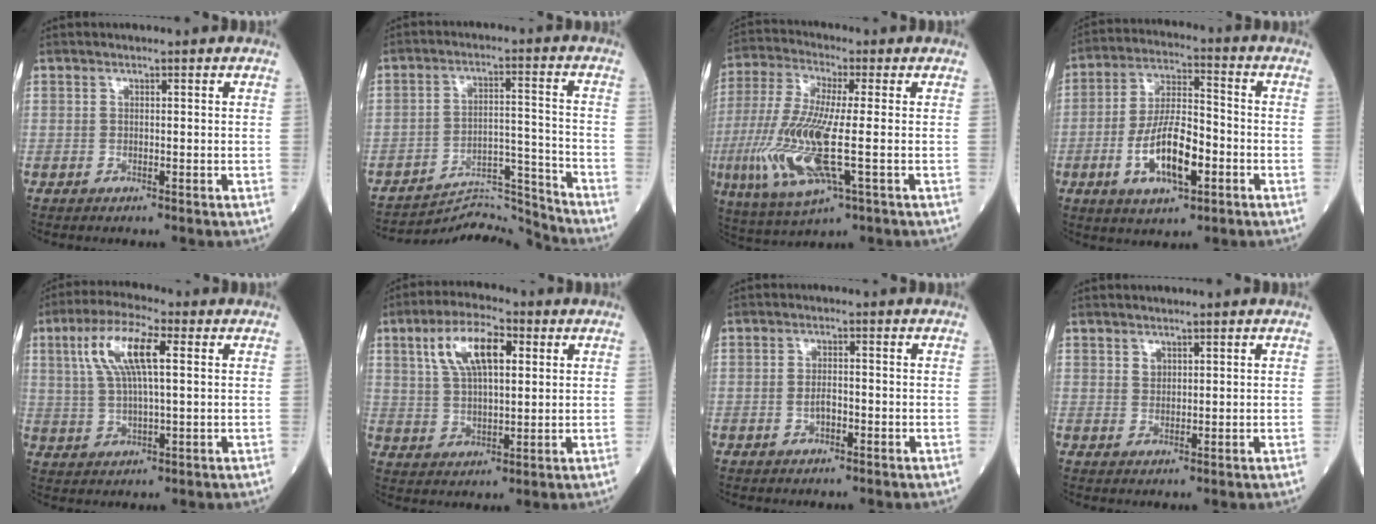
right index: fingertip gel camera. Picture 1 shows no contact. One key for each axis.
{"total": 10.0, "fx": -9.8, "fy": -1.7, "fz": -1.3, "tx": 0.018, "ty": 0.035, "tz": -0.162}
{"total": 15.6, "fx": -3.2, "fy": 2.8, "fz": 15.0, "tx": -0.337, "ty": -0.023, "tz": -0.058}
{"total": 11.8, "fx": -3.8, "fy": 4.0, "fz": 10.5, "tx": -0.203, "ty": 0.005, "tz": -0.068}
{"total": 10.0, "fx": 3.0, "fy": 2.4, "fz": 9.2, "tx": -0.190, "ty": 0.021, "tz": 0.058}
{"total": 10.4, "fx": 3.8, "fy": 4.2, "fz": 8.7, "tx": -0.172, "ty": 0.020, "tz": 0.071}
{"total": 2.3, "fx": -0.7, "fy": 1.0, "fz": 1.9, "tx": -0.033, "ty": 0.003, "tz": -0.012}
{"total": 1.4, "fx": 1.0, "fy": 0.9, "fz": 0.4, "tx": -0.002, "ty": -0.005, "tz": 0.018}